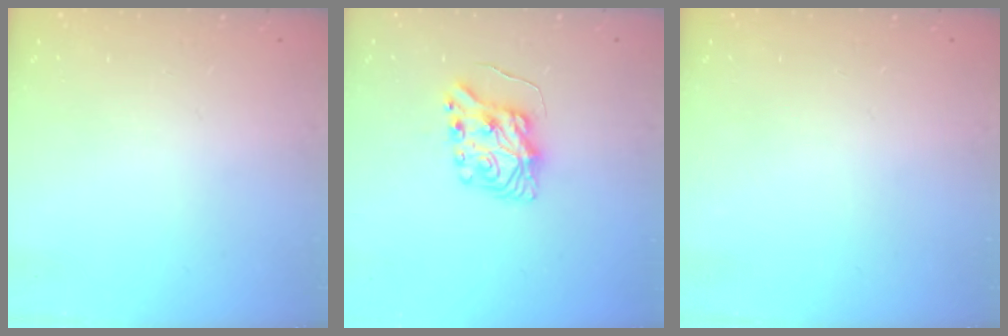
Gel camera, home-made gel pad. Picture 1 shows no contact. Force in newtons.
{"total": 8.8, "press": 8.8, "slide": 1.0}
{"total": 0.0}